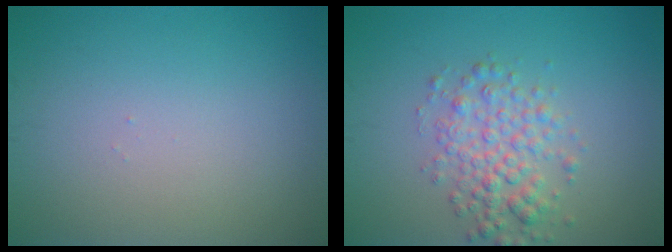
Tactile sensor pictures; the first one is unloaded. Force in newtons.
{"total": 3.6, "press": 3.6, "slide": 0.1}